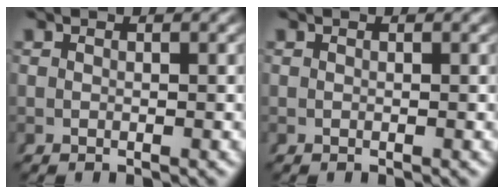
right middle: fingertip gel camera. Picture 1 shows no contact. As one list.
[{"total": 0.0}]